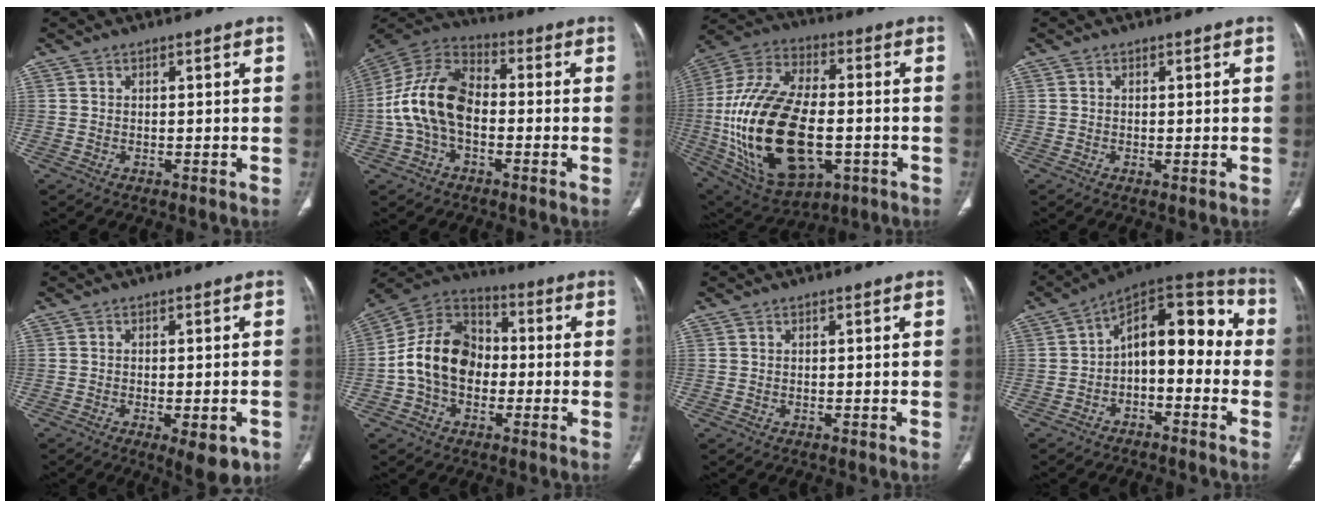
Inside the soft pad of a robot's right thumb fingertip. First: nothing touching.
{"total": 14.8, "force": [-1.8, 9.2, 11.5], "torque": [-0.224, 0.040, -0.042]}
{"total": 29.1, "force": [-4.7, 16.0, 23.9], "torque": [-0.486, 0.003, -0.058]}
{"total": 0.7, "force": [-0.2, 0.2, 0.6], "torque": [-0.014, -0.005, -0.003]}
{"total": 7.6, "force": [-3.4, 2.8, 6.2], "torque": [-0.071, 0.001, -0.040]}
{"total": 14.8, "force": [-1.6, 10.9, 9.8], "torque": [-0.156, 0.040, -0.041]}
{"total": 0.0}
{"total": 14.9, "force": [-1.7, 8.5, 12.2], "torque": [-0.137, 0.066, -0.038]}